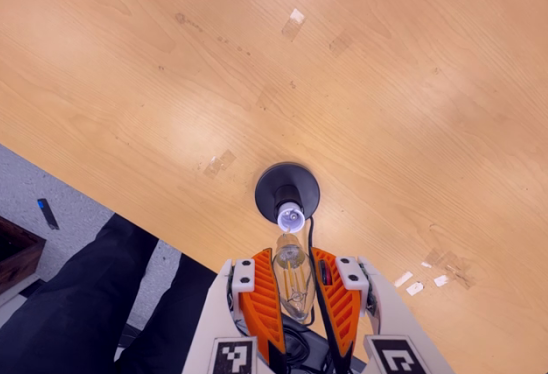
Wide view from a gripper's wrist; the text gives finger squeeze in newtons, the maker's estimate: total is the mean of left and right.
{"total": 14.8, "left": 16.9, "right": 12.7}